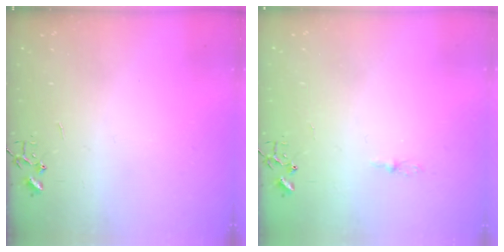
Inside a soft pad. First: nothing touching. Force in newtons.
{"total": 3.4, "press": 3.4, "slide": 0.4}